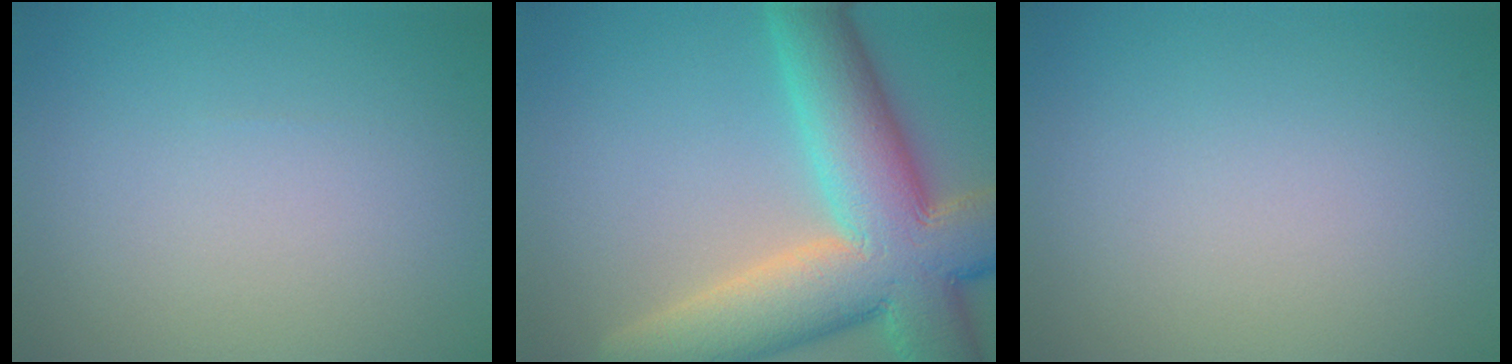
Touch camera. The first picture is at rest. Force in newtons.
{"total": 13.3, "press": 13.3, "slide": 1.1}
{"total": 0.0}